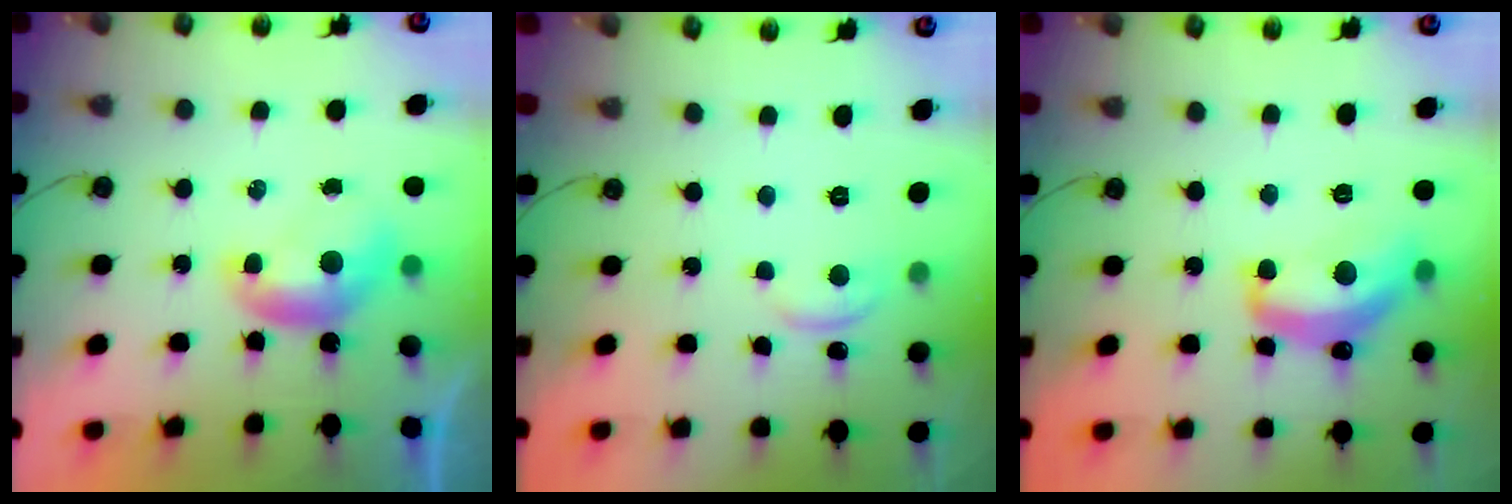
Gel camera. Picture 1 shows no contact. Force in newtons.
{"total": 1.2, "press": 1.1, "slide": 0.5}
{"total": 9.3, "press": 9.3, "slide": 0.7}